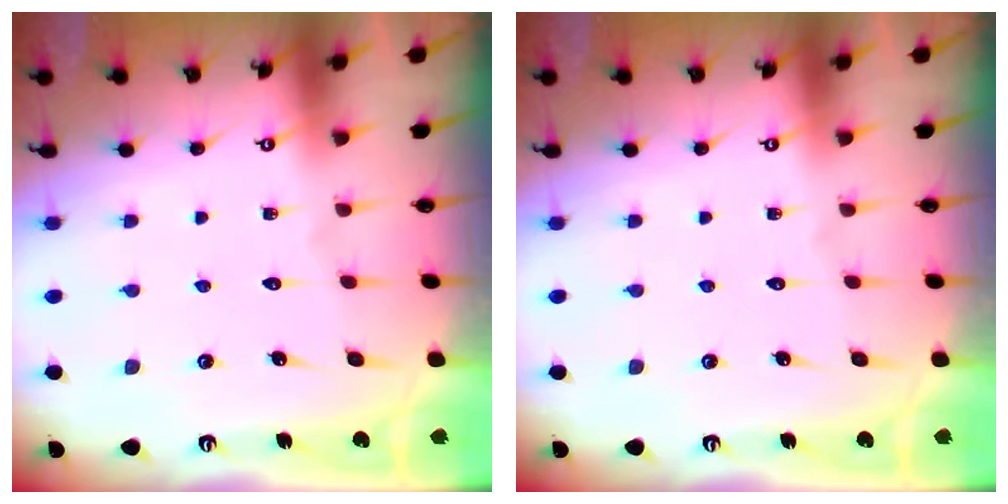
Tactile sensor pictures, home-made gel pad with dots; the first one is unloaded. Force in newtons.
{"total": 0.0}